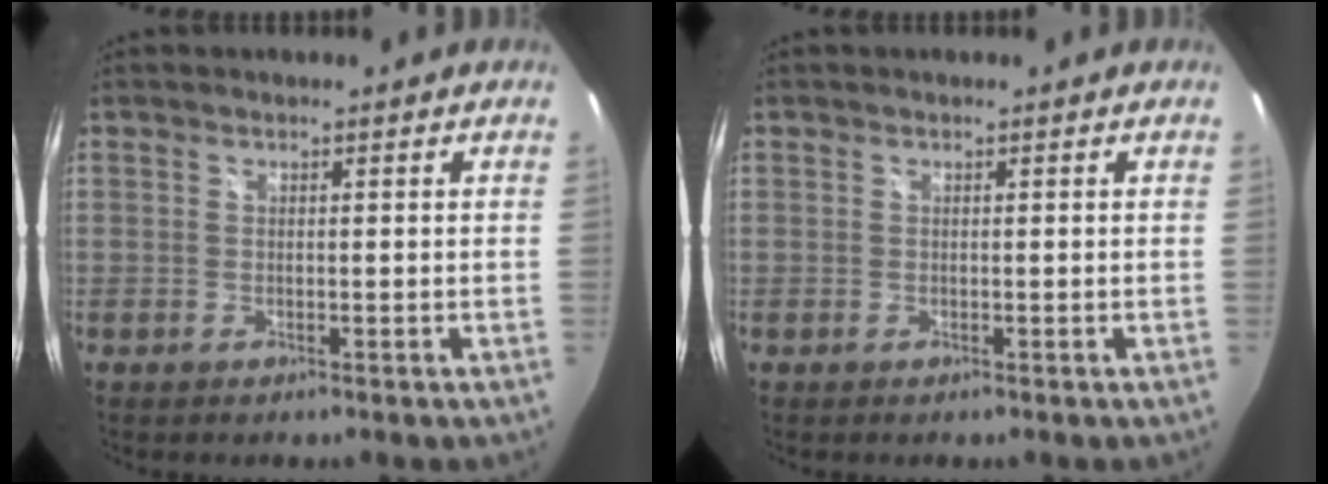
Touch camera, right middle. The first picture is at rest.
{"total": 0.0}